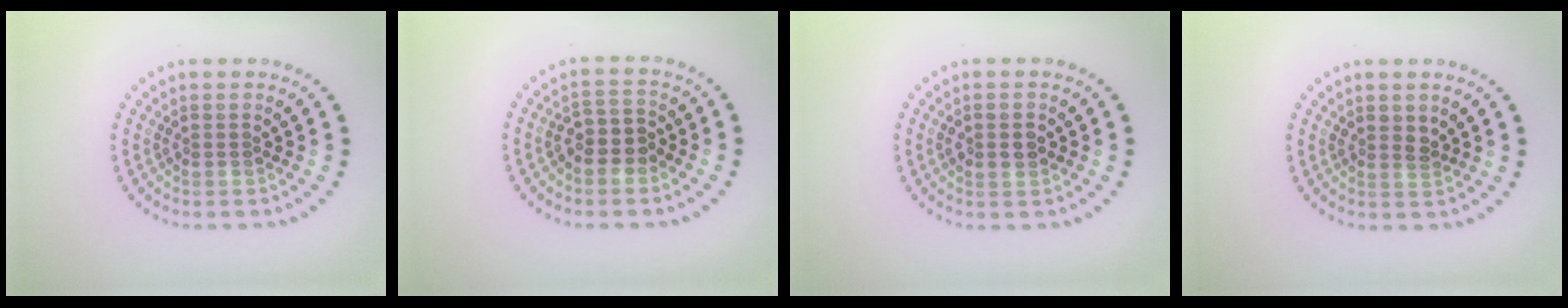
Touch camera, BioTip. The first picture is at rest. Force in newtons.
{"total": 2.6, "press": 2.3, "slide": 1.1}
{"total": 1.5, "press": 1.5, "slide": 0.1}
{"total": 1.1, "press": 1.0, "slide": 0.4}